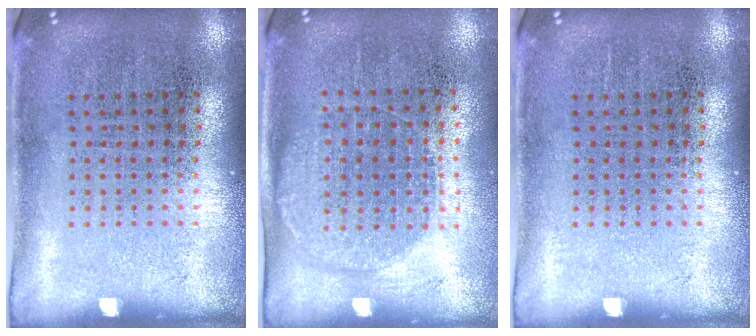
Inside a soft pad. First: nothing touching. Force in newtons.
{"total": 1.4, "press": 1.2, "slide": 0.6}
{"total": 0.0}